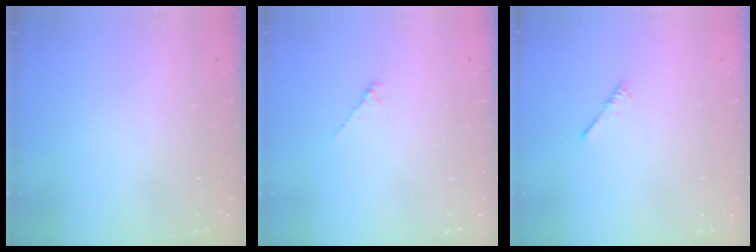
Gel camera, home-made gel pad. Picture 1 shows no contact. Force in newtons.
{"total": 1.6, "press": 1.5, "slide": 0.5}
{"total": 0.0}